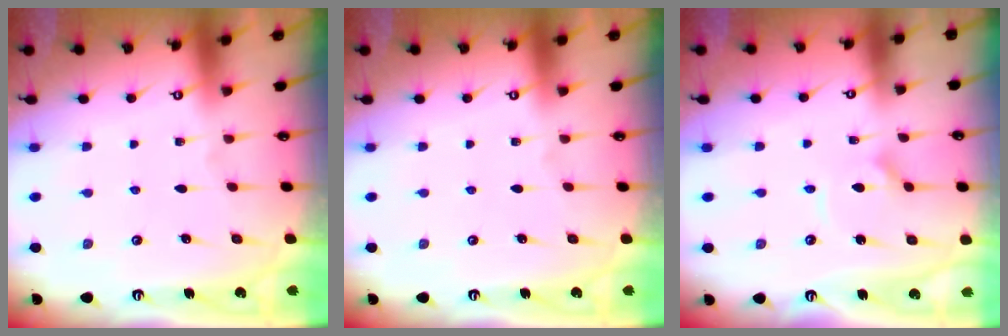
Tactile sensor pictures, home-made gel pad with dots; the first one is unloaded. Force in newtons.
{"total": 0.0}
{"total": 3.9, "press": 3.9, "slide": 0.4}